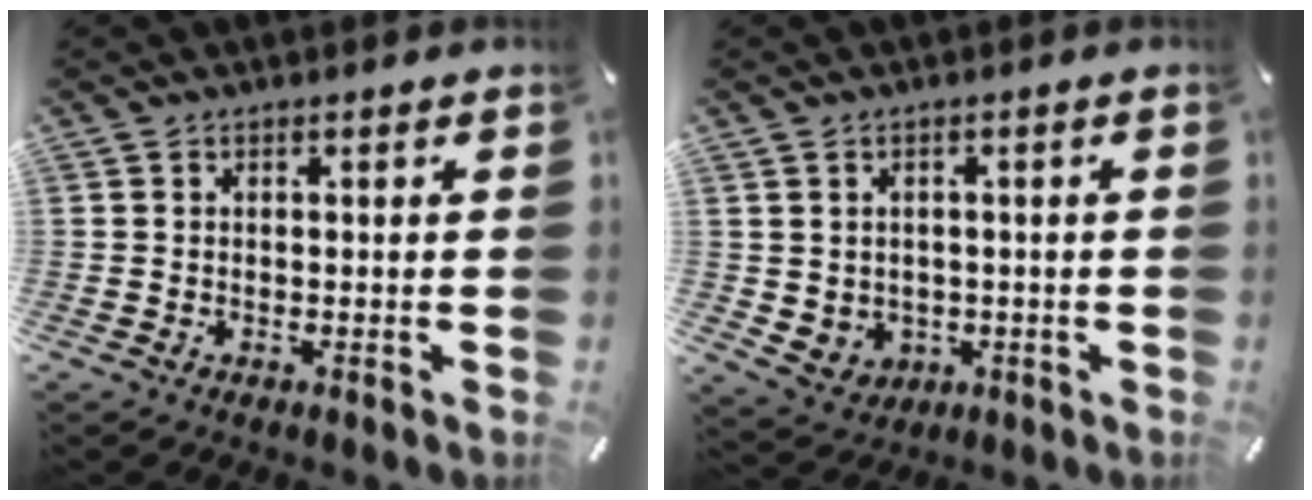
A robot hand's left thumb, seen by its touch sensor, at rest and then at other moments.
{"total": 3.9, "force": [1.1, 3.7, 0.4], "torque": [-0.009, -0.005, 0.020]}